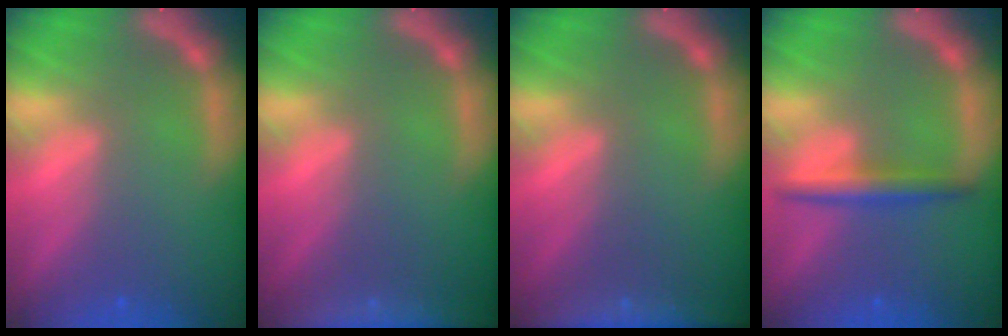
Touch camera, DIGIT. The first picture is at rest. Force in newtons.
{"total": 8.0}
{"total": 7.0}
{"total": 3.0}